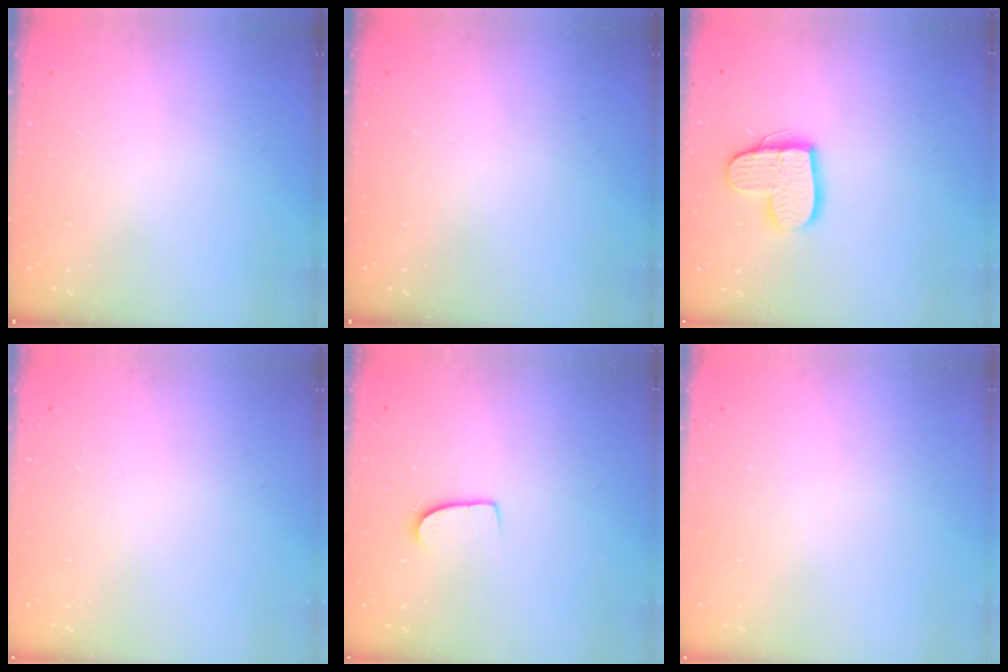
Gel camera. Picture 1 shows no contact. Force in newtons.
{"total": 0.0}
{"total": 11.5, "press": 11.5, "slide": 0.6}
{"total": 0.0}
{"total": 6.8, "press": 6.8, "slide": 0.4}
{"total": 0.0}